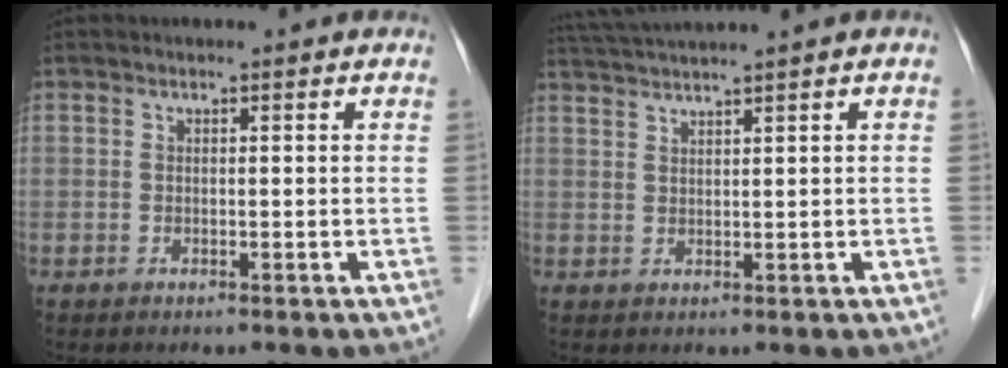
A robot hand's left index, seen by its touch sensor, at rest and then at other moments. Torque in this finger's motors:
{"motor_torque": [0.88, -0.80, 0.21, 0.04]}